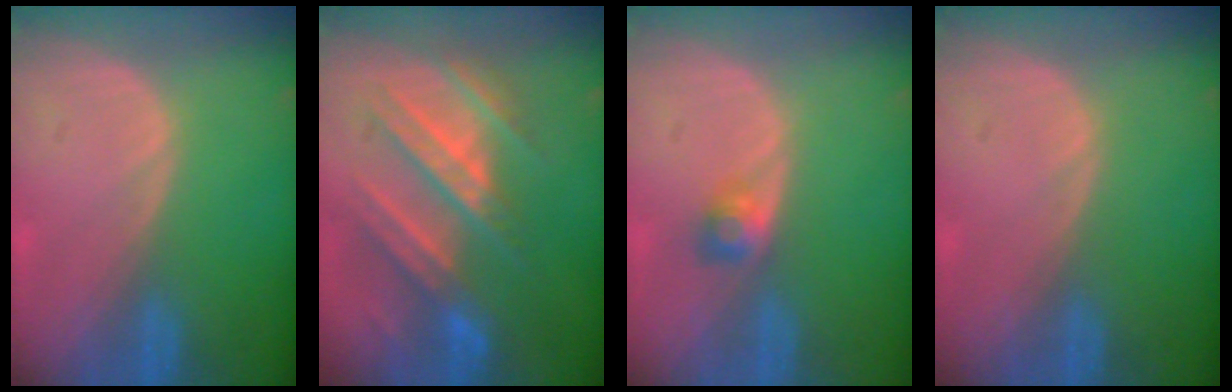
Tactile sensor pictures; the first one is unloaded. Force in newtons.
{"total": 9.3, "press": 9.2, "slide": 1.5}
{"total": 2.5, "press": 2.3, "slide": 1.0}
{"total": 0.0}